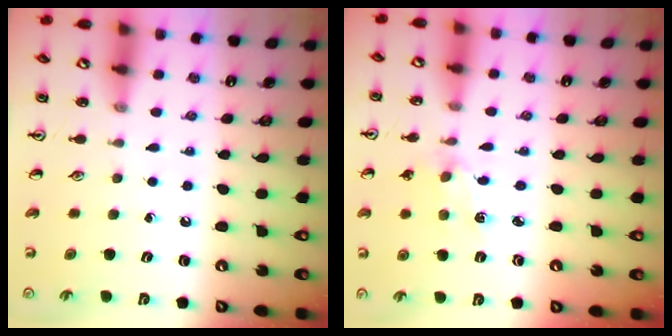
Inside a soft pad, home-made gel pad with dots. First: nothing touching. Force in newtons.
{"total": 2.7, "press": 2.7, "slide": 0.4}